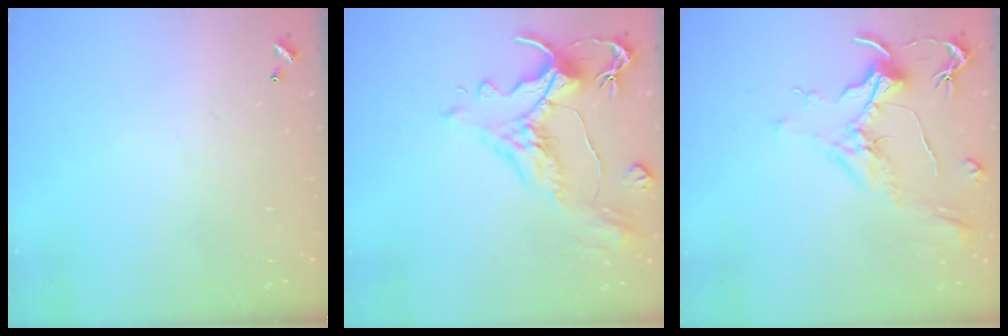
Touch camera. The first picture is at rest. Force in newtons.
{"total": 1.6, "press": 0.0, "slide": 1.6}
{"total": 2.1, "press": 2.0, "slide": 0.8}